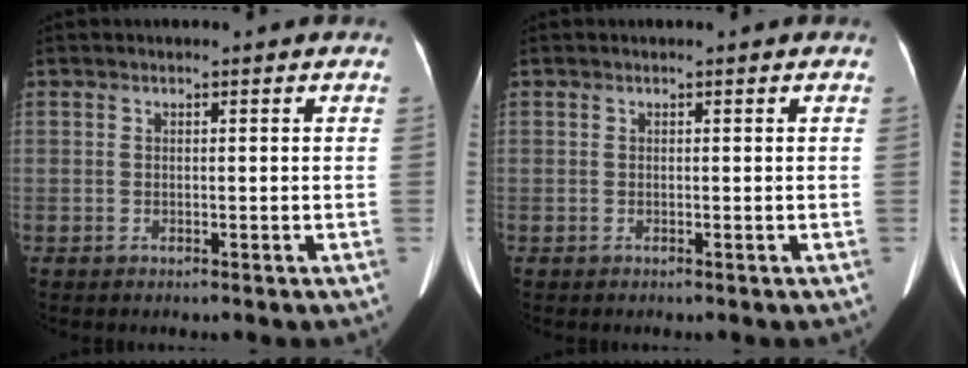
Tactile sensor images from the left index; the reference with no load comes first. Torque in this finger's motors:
{"motor_torque": [-0.02, 0.05, 0.00, 0.00]}